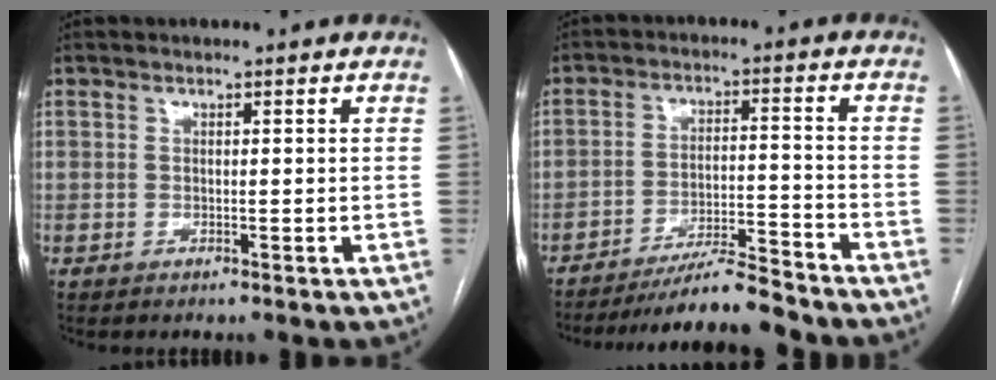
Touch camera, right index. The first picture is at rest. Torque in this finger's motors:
{"motor_torque": [0.17, 0.05, 0.01, -0.01]}